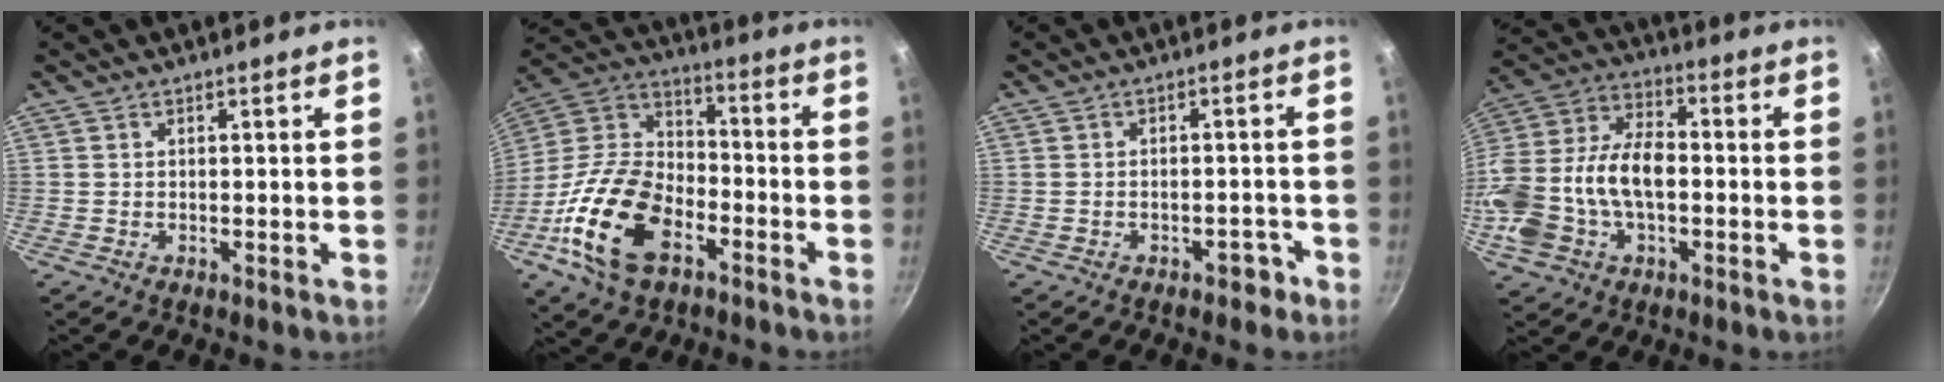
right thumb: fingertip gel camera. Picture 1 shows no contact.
{"total": 20.4, "force": [-8.8, 12.2, 13.9], "torque": [-0.249, 0.049, -0.180]}
{"total": 2.7, "force": [-1.9, 1.4, 1.4], "torque": [-0.001, 0.025, -0.013]}
{"total": 19.9, "force": [-2.6, 12.8, 15.0], "torque": [-0.290, 0.045, -0.053]}